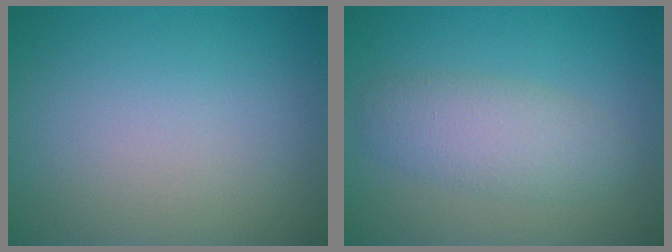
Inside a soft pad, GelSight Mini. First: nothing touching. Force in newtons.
{"total": 3.5, "press": 3.5, "slide": 0.3}